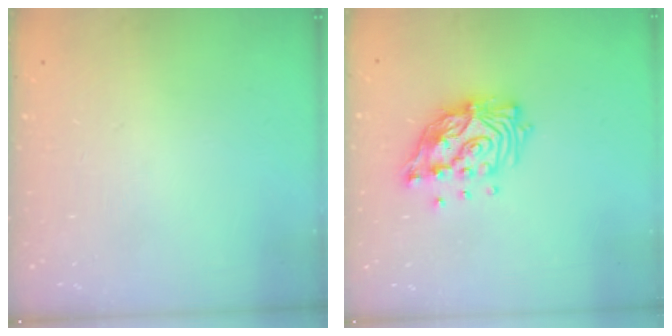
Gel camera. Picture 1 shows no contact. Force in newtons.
{"total": 13.6, "press": 13.5, "slide": 1.5}